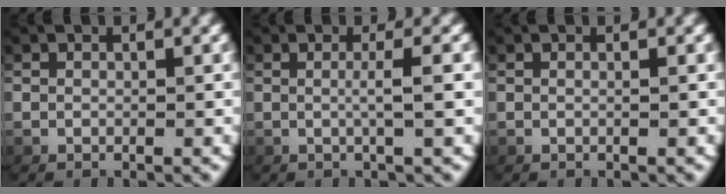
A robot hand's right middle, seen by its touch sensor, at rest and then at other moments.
{"total": 1.8, "force": [0.2, -0.6, 1.7], "torque": [-0.036, 0.001, 0.005]}
{"total": 0.0}